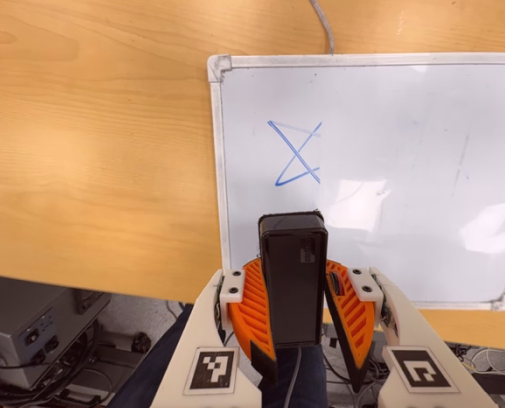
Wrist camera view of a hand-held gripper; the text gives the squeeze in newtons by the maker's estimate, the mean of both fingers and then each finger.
{"total": 9.6, "left": 10.2, "right": 9.0}